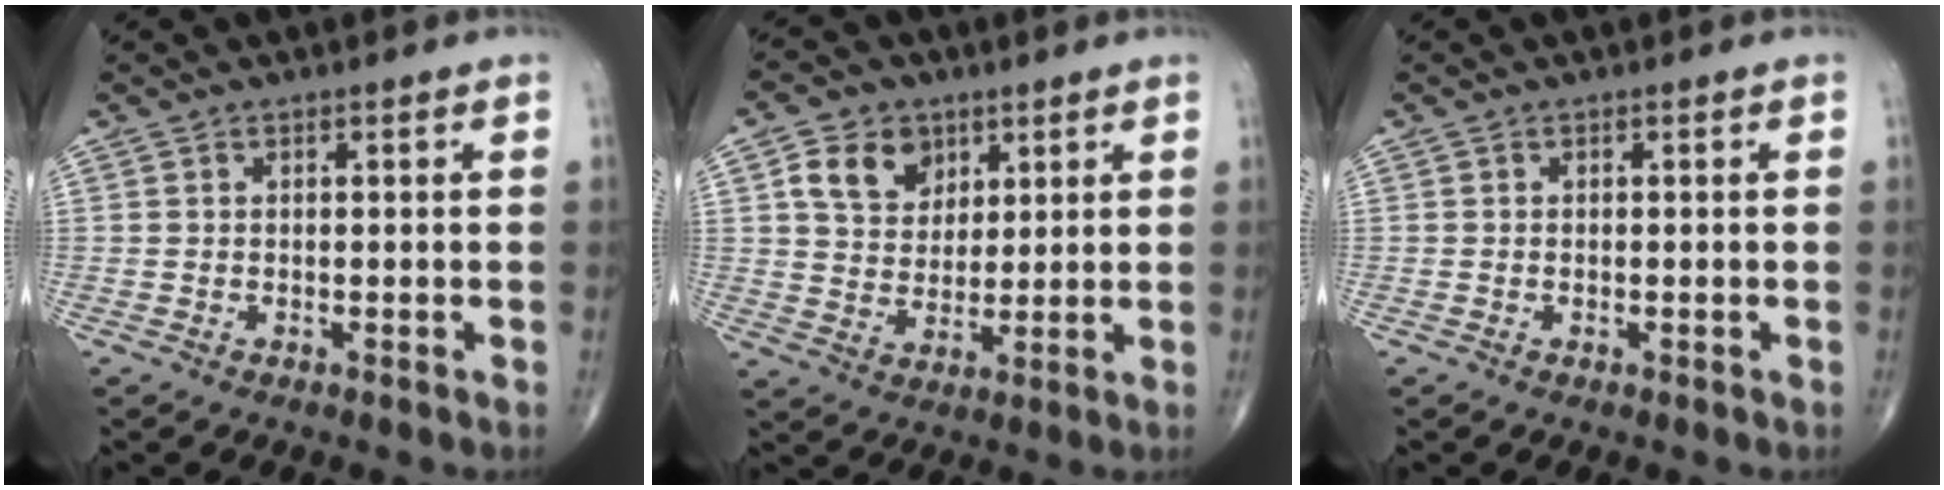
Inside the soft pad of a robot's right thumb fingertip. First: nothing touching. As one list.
[{"total": 9.1, "force": [4.0, 7.0, 4.2], "torque": [-0.046, -0.016, 0.073]}, {"total": 0.0}]